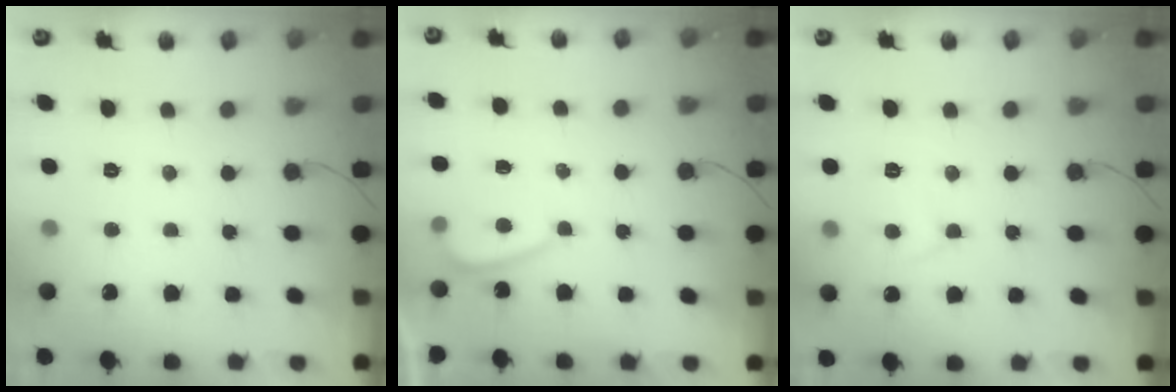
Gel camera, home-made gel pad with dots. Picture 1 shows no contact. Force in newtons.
{"total": 1.9, "press": 1.7, "slide": 0.7}
{"total": 5.0, "press": 5.0, "slide": 0.4}